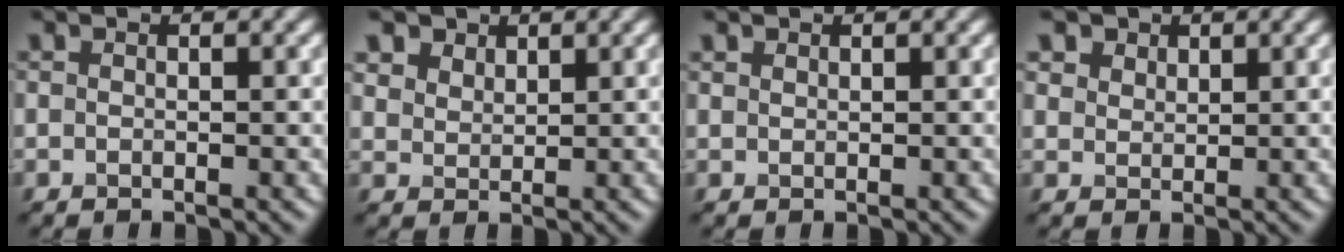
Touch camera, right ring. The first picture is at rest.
{"total": 2.1, "force": [2.0, 0.3, -0.6], "torque": [-0.032, -0.004, 0.067]}
{"total": 1.1, "force": [0.0, -0.8, -0.8], "torque": [-0.007, -0.004, 0.009]}
{"total": 1.7, "force": [1.5, 0.3, -0.6], "torque": [-0.027, -0.004, 0.051]}